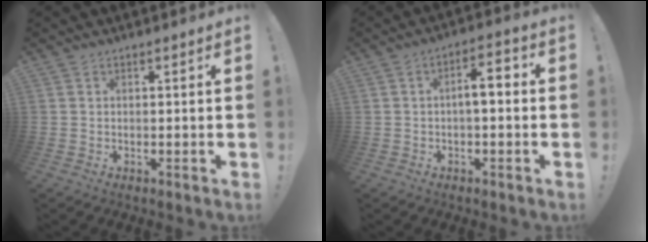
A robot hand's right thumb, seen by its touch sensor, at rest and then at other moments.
{"total": 5.9, "force": [-0.3, 2.1, 5.5], "torque": [-0.089, 0.006, -0.010]}